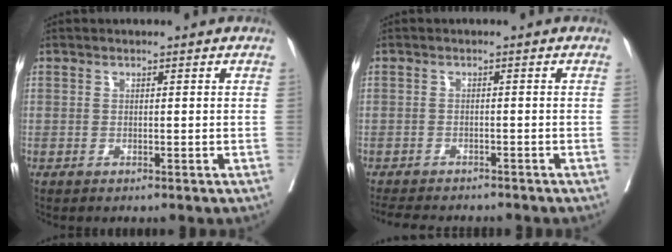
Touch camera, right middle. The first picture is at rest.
{"total": 7.9, "force": [-7.1, 2.2, 2.7], "torque": [-0.045, -0.008, -0.100]}